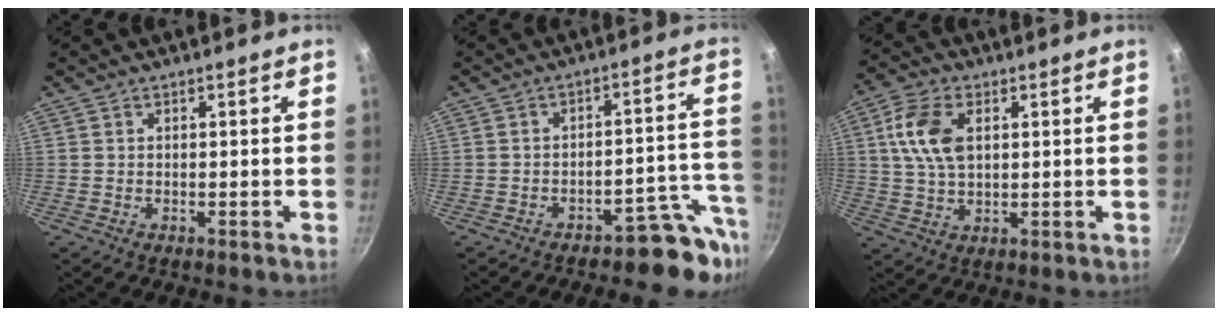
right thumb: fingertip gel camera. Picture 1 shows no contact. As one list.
[{"total": 7.6, "force": [-5.9, 2.7, 3.9], "torque": [0.000, 0.072, -0.086]}, {"total": 9.9, "force": [2.4, 6.0, 7.5], "torque": [-0.137, 0.006, 0.042]}]